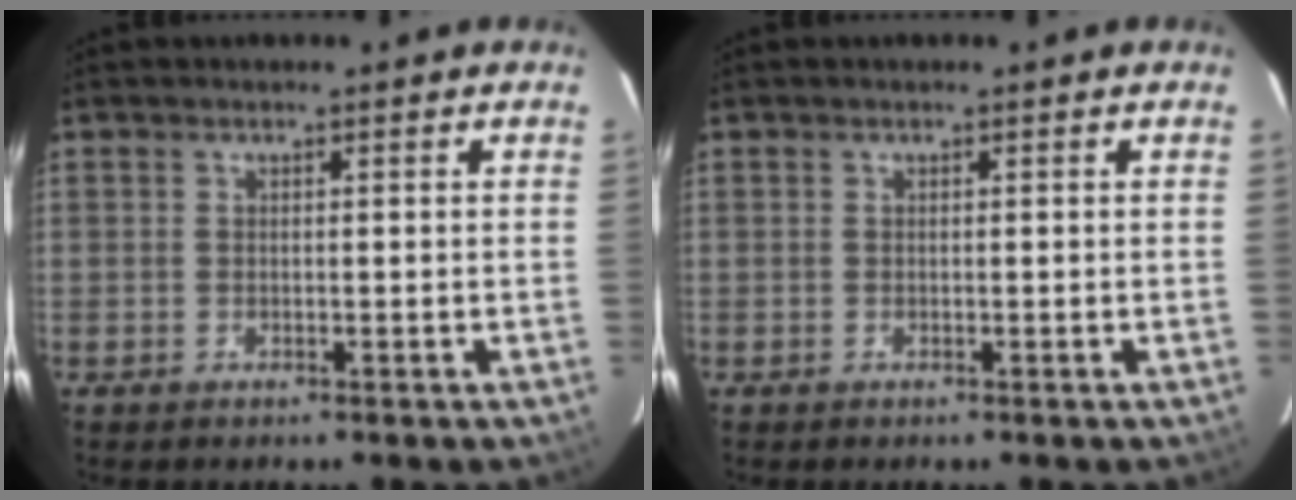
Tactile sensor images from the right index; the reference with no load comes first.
{"total": 0.0}